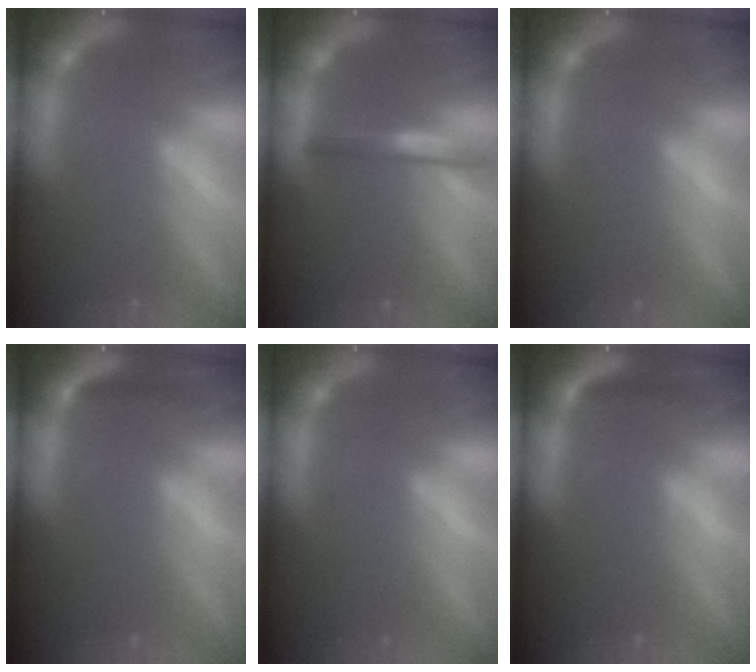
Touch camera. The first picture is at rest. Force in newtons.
{"total": 2.5}
{"total": 0.0}
{"total": 1.4}
{"total": 0.0}
{"total": 1.4}